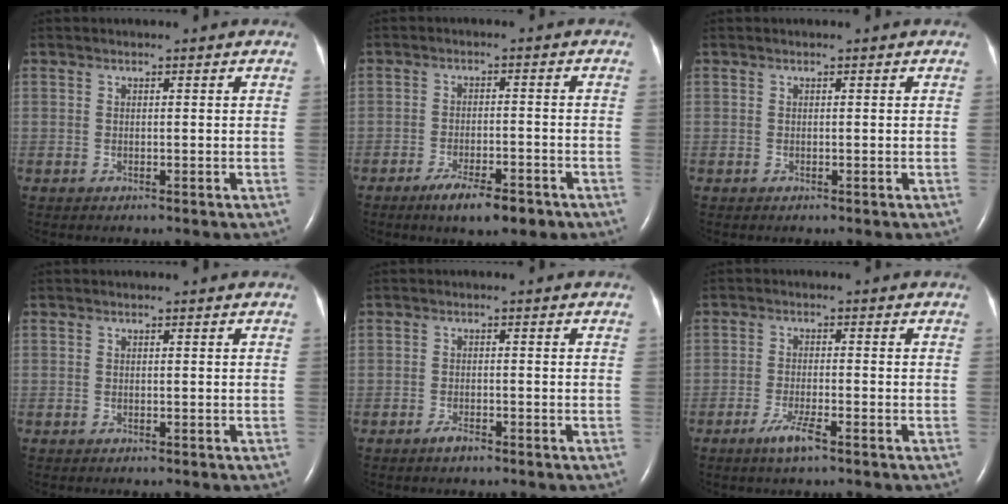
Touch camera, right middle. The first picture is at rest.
{"total": 6.6, "force": [-4.5, 1.7, 4.5], "torque": [-0.076, -0.006, -0.068]}
{"total": 0.0}
{"total": 0.0}
{"total": 1.6, "force": [-1.3, 0.3, 0.9], "torque": [-0.020, -0.002, -0.022]}
{"total": 3.8, "force": [-2.5, 0.3, 2.9], "torque": [-0.066, -0.007, -0.046]}